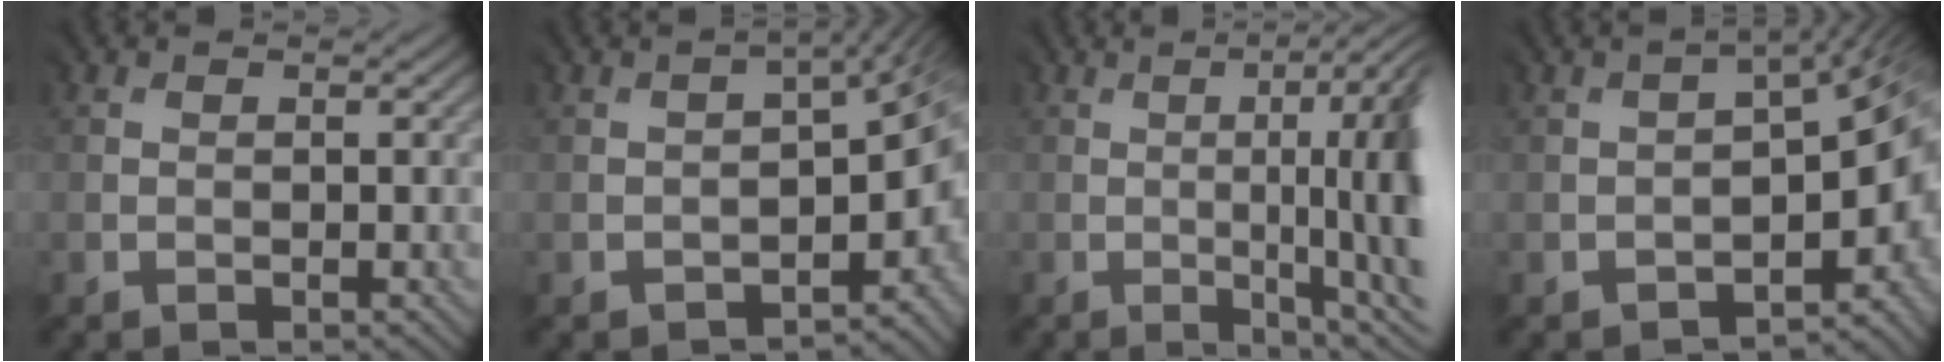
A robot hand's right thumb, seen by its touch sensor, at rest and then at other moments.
{"total": 9.2, "force": [-4.0, 4.2, 7.2], "torque": [-0.089, -0.032, -0.039]}
{"total": 13.0, "force": [-0.5, 3.0, 12.7], "torque": [-0.139, 0.007, 0.000]}
{"total": 10.5, "force": [-4.0, 4.7, 8.4], "torque": [-0.104, -0.030, -0.037]}